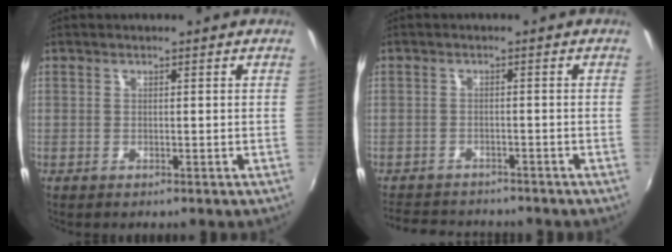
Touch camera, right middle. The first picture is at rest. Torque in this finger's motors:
{"motor_torque": [0.41, -0.63, -0.04, -0.05]}